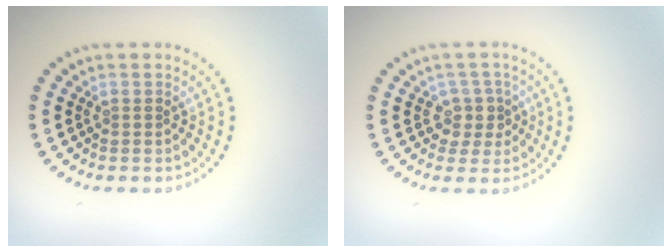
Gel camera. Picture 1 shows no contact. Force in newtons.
{"total": 2.2, "press": 1.9, "slide": 1.2}